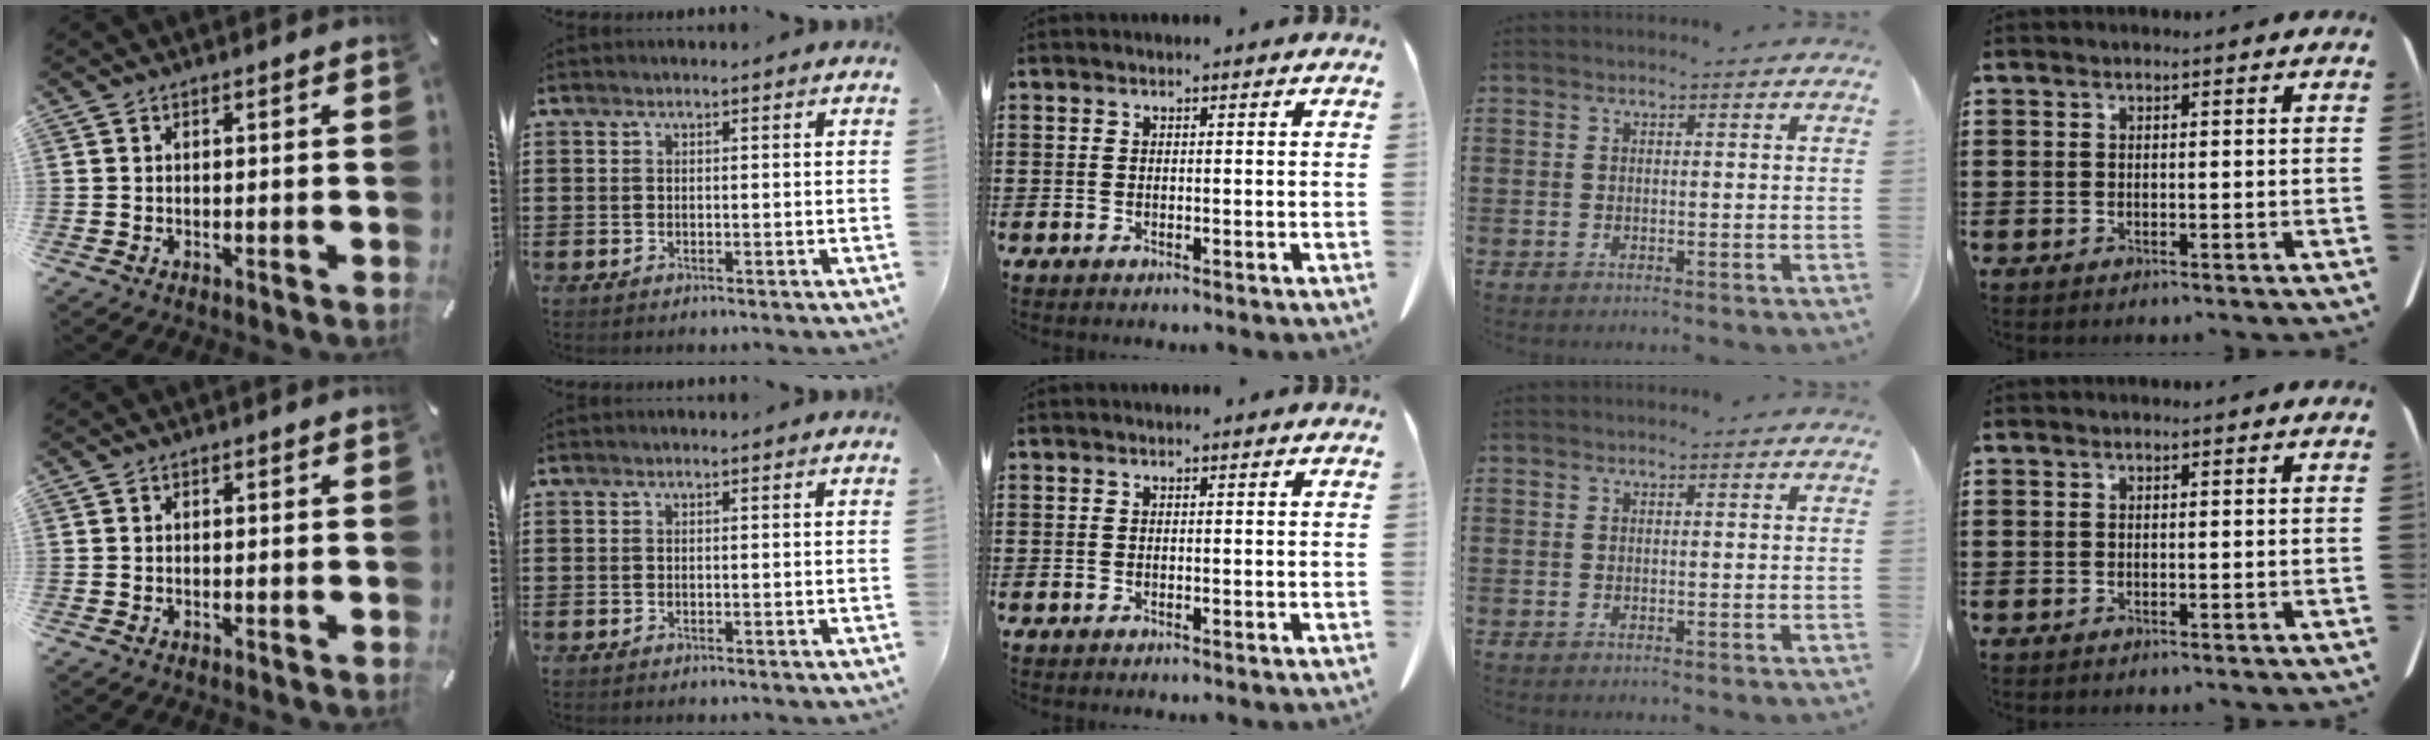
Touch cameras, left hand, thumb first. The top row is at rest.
{}